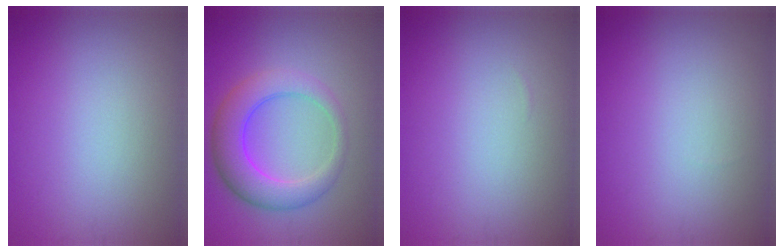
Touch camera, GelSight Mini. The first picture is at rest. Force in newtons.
{"total": 5.7, "press": 5.7, "slide": 0.2}
{"total": 0.0}
{"total": 0.0}